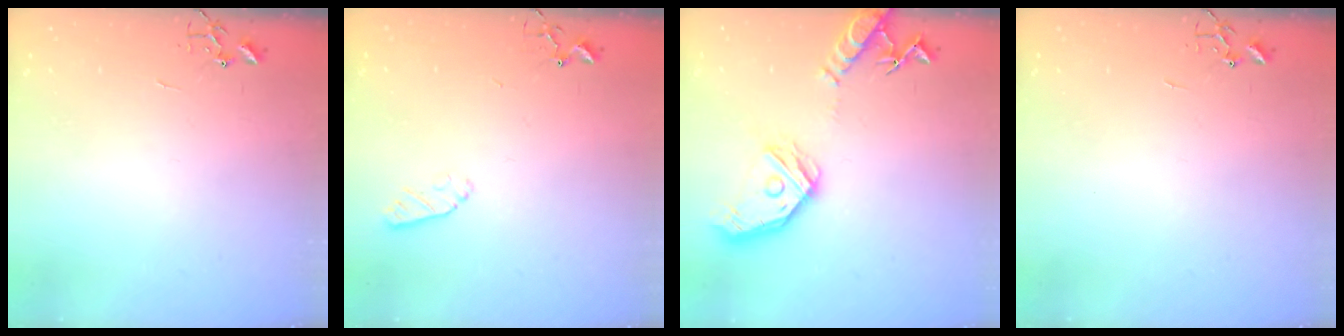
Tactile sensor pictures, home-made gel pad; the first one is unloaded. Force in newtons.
{"total": 5.0, "press": 4.9, "slide": 0.9}
{"total": 17.1, "press": 16.9, "slide": 2.2}
{"total": 0.0}